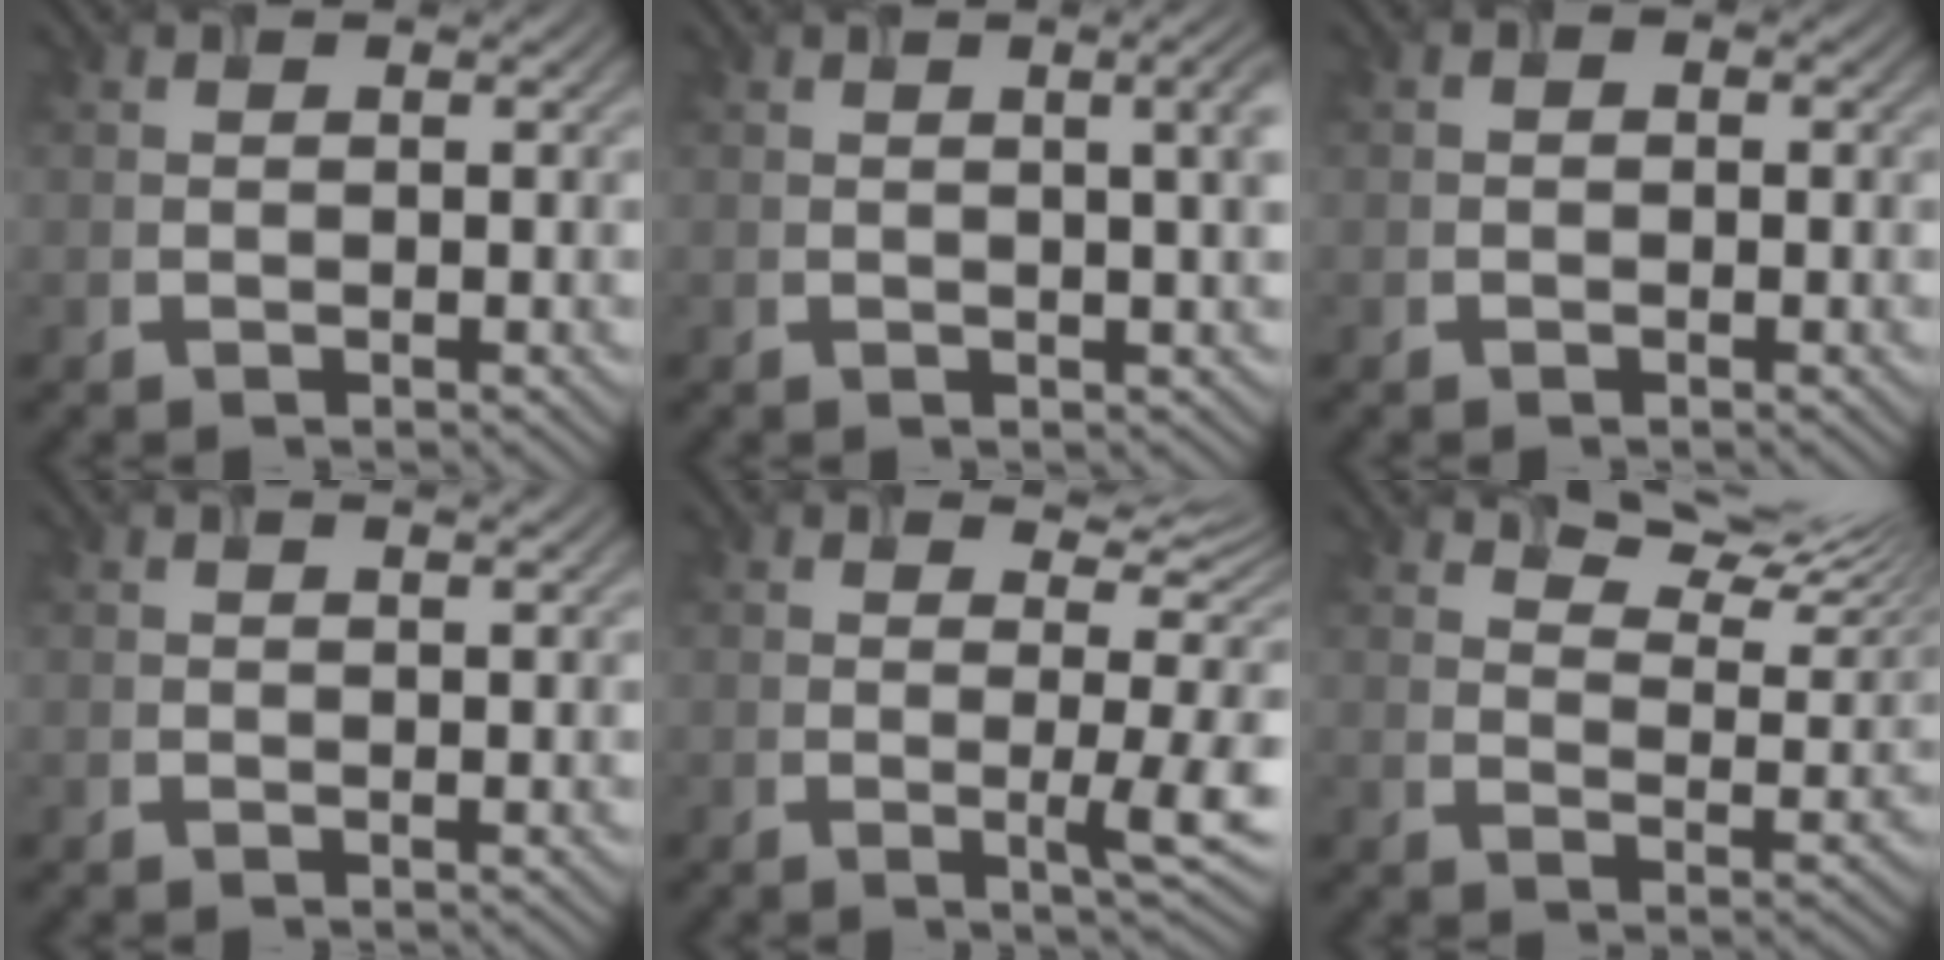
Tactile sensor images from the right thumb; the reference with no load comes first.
{"total": 3.2, "force": [0.8, 0.7, 3.0], "torque": [-0.040, 0.008, 0.011]}
{"total": 0.8, "force": [-0.2, 0.7, 0.4], "torque": [-0.007, -0.004, -0.009]}
{"total": 0.8, "force": [0.6, 0.1, 0.5], "torque": [-0.012, 0.001, 0.010]}
{"total": 5.7, "force": [1.3, 1.1, 5.4], "torque": [-0.083, -0.003, 0.021]}
{"total": 9.0, "force": [7.4, 2.4, 4.5], "torque": [-0.089, 0.005, 0.117]}